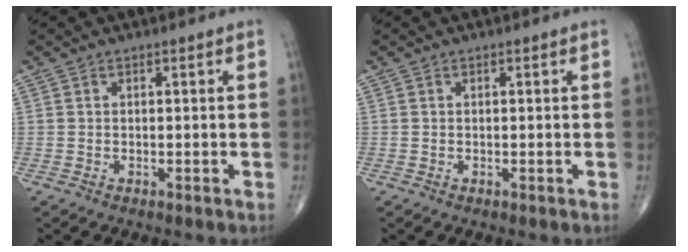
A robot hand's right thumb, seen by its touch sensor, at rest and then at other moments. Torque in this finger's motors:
{"motor_torque": [0.21, 0.03, -0.26, -0.32, 0.02]}